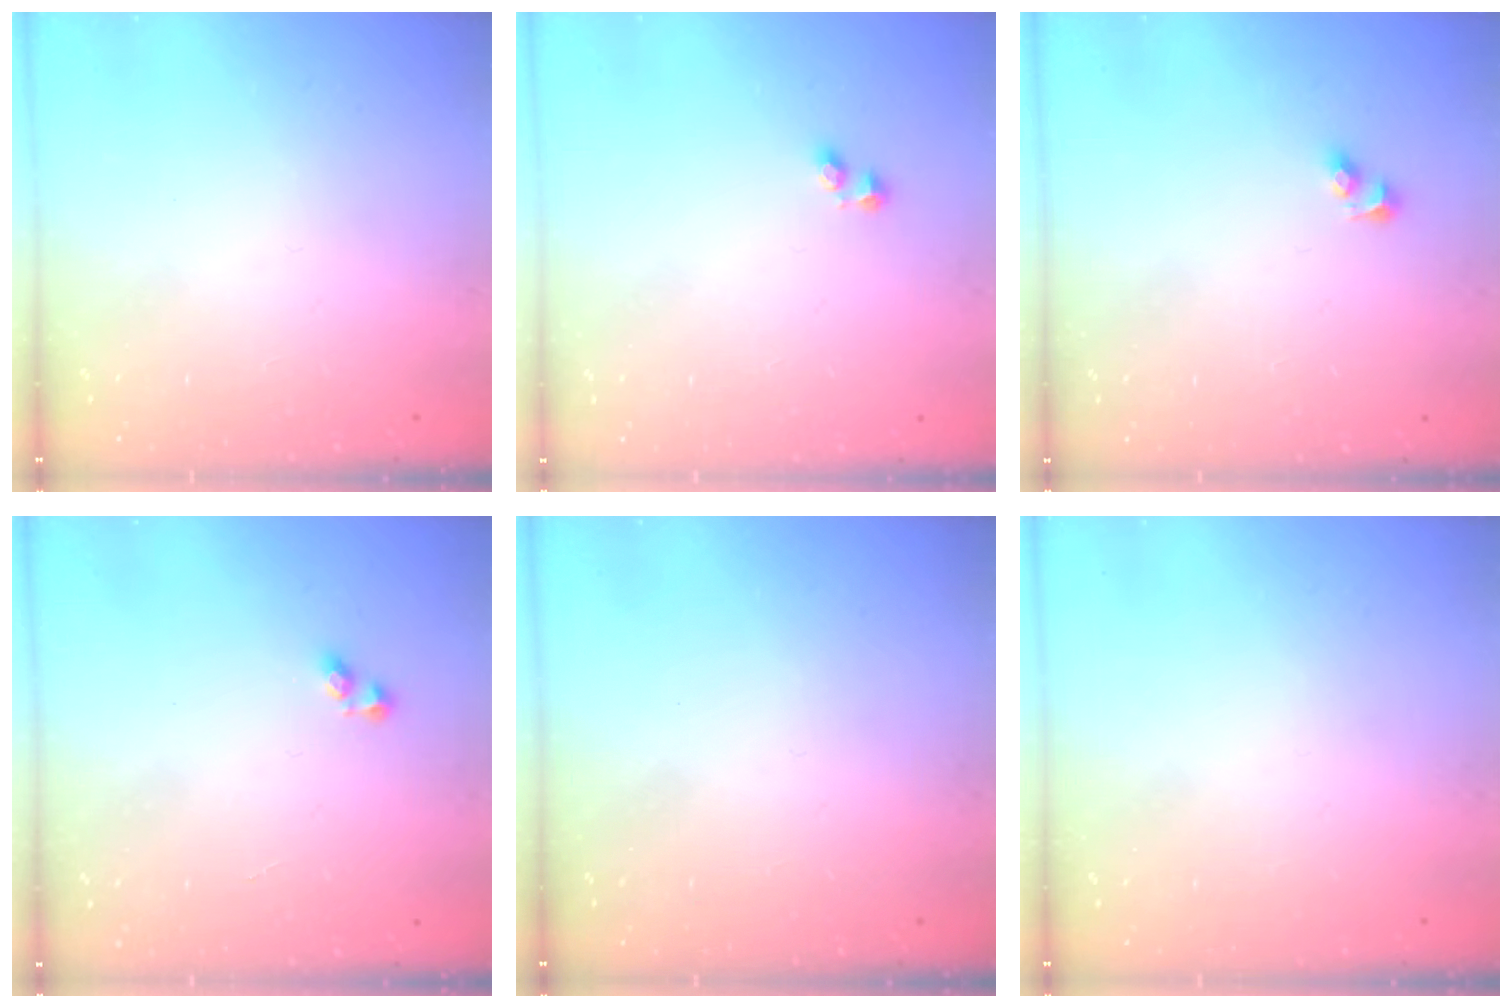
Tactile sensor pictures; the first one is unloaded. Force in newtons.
{"total": 1.9, "press": 1.9, "slide": 0.5}
{"total": 2.7, "press": 2.5, "slide": 1.2}
{"total": 2.9, "press": 2.6, "slide": 1.3}
{"total": 0.0}
{"total": 0.0}